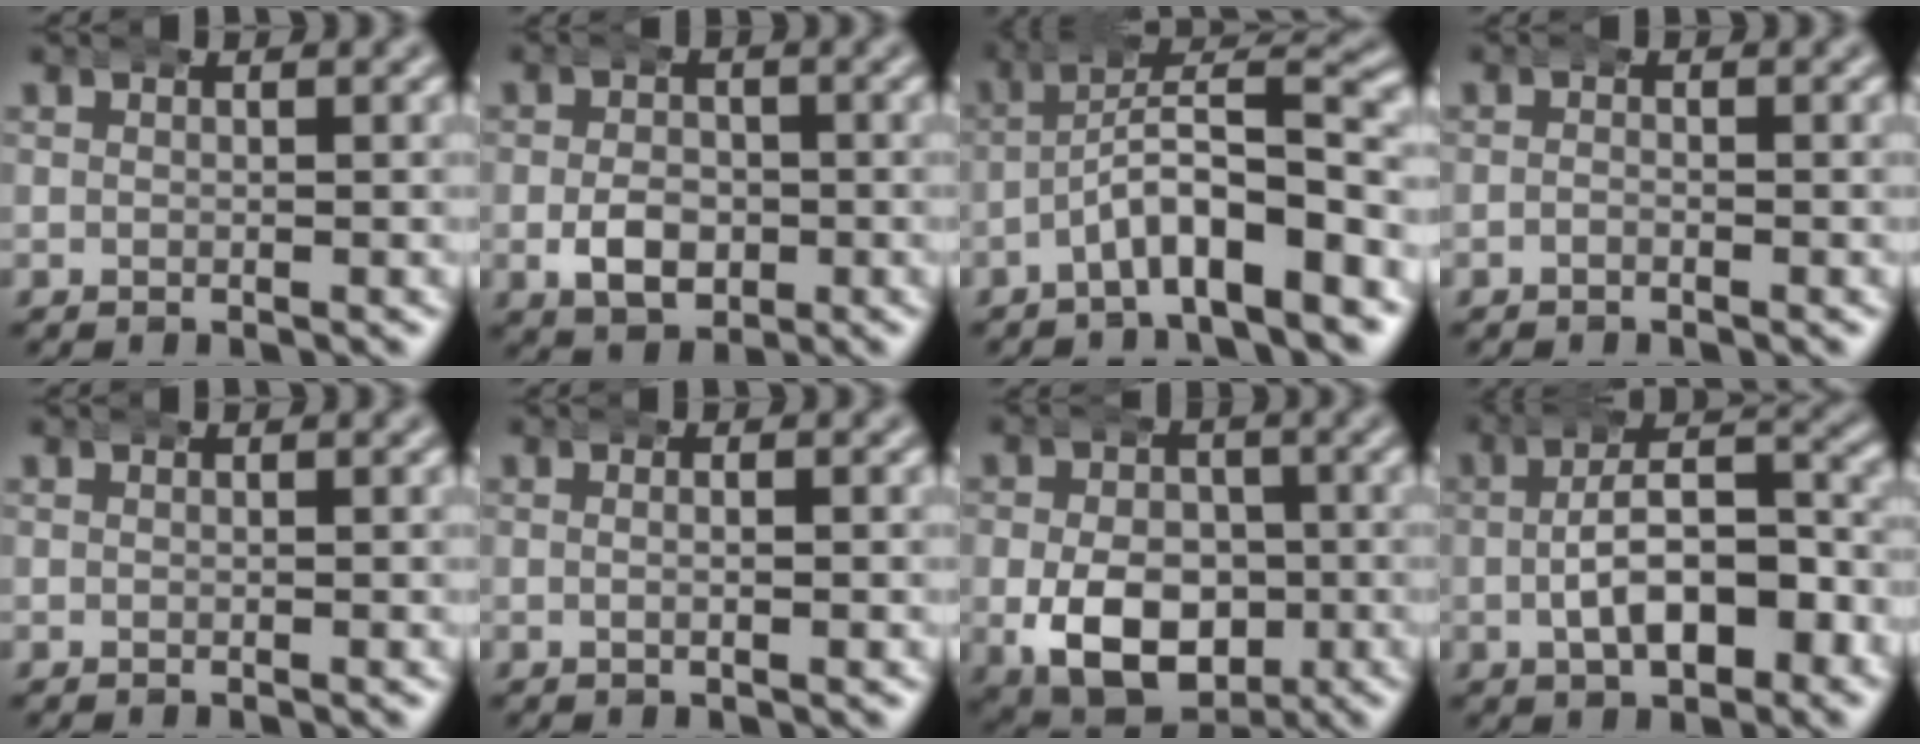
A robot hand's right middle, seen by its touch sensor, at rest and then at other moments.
{"total": 4.1, "force": [-1.3, 2.9, 2.6], "torque": [-0.036, -0.011, -0.019]}
{"total": 6.6, "force": [-2.7, 2.4, 5.5], "torque": [-0.073, 0.004, -0.043]}
{"total": 0.9, "force": [-0.8, 0.0, 0.2], "torque": [-0.002, -0.001, -0.019]}
{"total": 0.0}
{"total": 1.4, "force": [-0.2, 0.3, 1.3], "torque": [-0.019, 0.004, -0.007]}
{"total": 9.8, "force": [-2.5, 7.2, 6.1], "torque": [-0.109, -0.042, -0.025]}
{"total": 6.7, "force": [-2.7, 3.2, 5.2], "torque": [-0.058, 0.003, -0.038]}